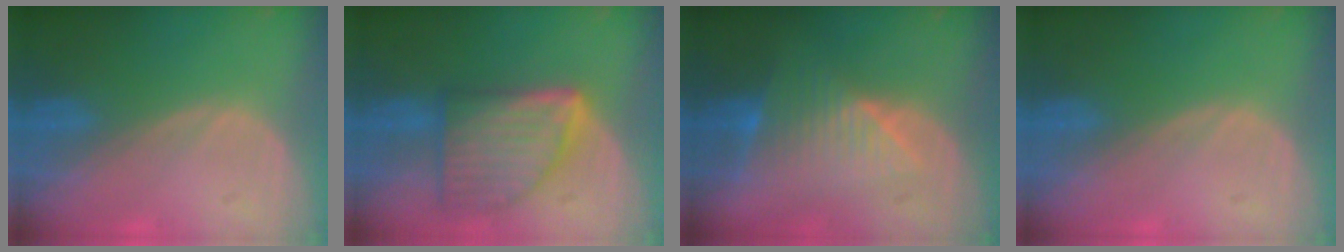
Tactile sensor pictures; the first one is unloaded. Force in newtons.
{"total": 9.3, "press": 9.3, "slide": 0.5}
{"total": 8.0, "press": 6.9, "slide": 4.0}
{"total": 0.0}